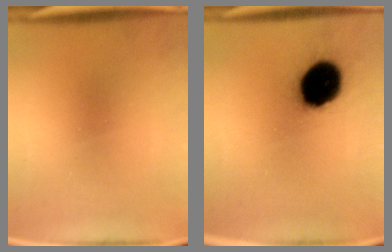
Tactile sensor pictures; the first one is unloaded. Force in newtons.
{"total": 16.4}